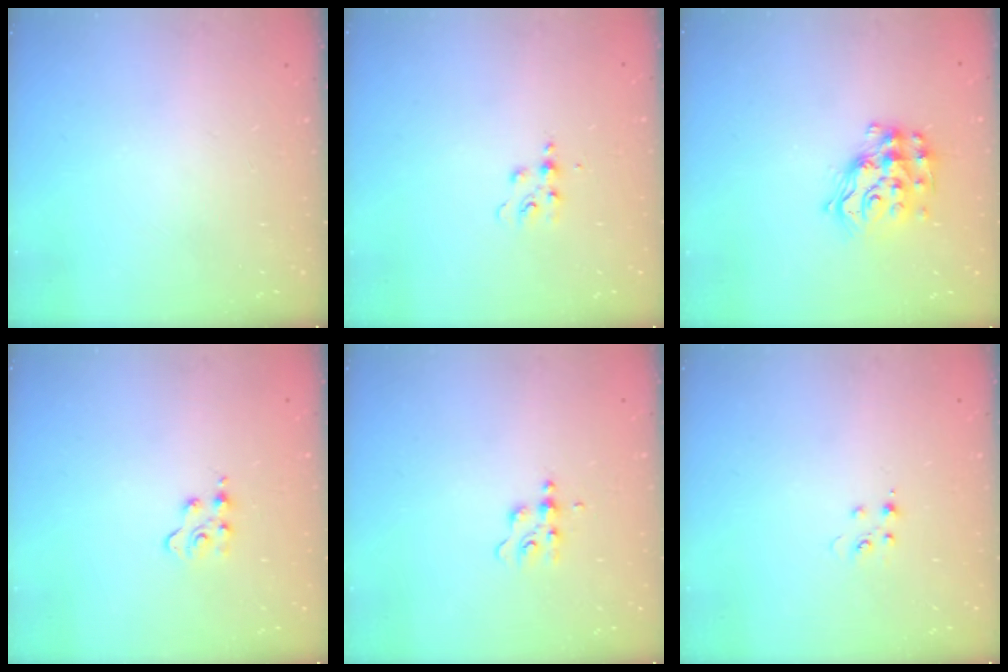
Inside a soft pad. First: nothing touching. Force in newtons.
{"total": 5.1, "press": 5.1, "slide": 0.6}
{"total": 14.8, "press": 14.8, "slide": 0.9}
{"total": 2.8, "press": 2.8, "slide": 0.3}
{"total": 4.8, "press": 4.7, "slide": 0.5}
{"total": 3.8, "press": 3.8, "slide": 0.5}